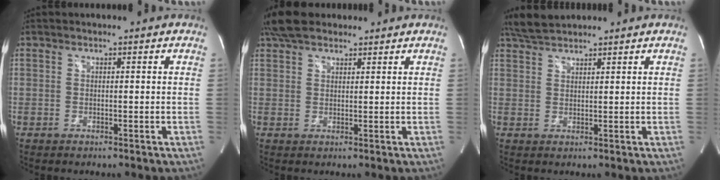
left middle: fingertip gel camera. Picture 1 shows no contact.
{"total": 6.2, "force": [5.1, 2.7, 2.5], "torque": [-0.051, 0.029, 0.095]}
{"total": 4.1, "force": [3.8, 0.6, 1.3], "torque": [-0.037, 0.016, 0.078]}